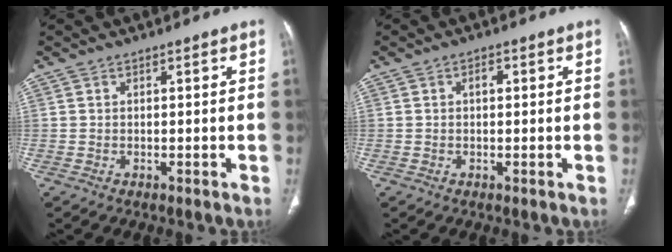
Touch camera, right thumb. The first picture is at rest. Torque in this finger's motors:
{"motor_torque": [-0.02, 0.72, 0.15, -0.17, -0.01]}